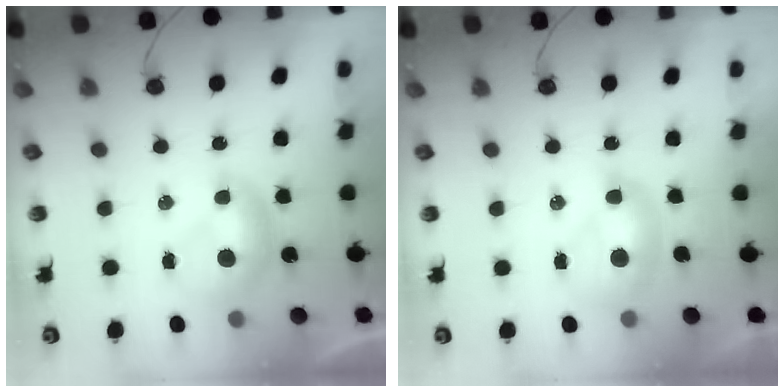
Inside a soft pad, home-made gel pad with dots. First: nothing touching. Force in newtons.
{"total": 1.8, "press": 1.8, "slide": 0.3}